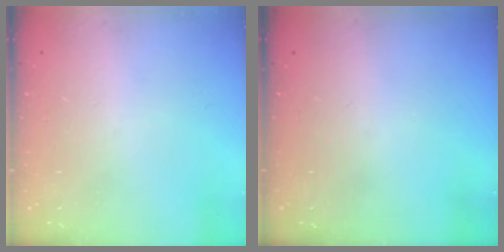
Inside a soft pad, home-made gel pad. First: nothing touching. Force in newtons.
{"total": 0.0}